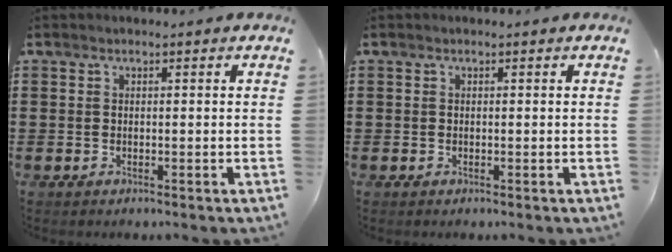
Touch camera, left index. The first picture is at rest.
{"total": 0.0}